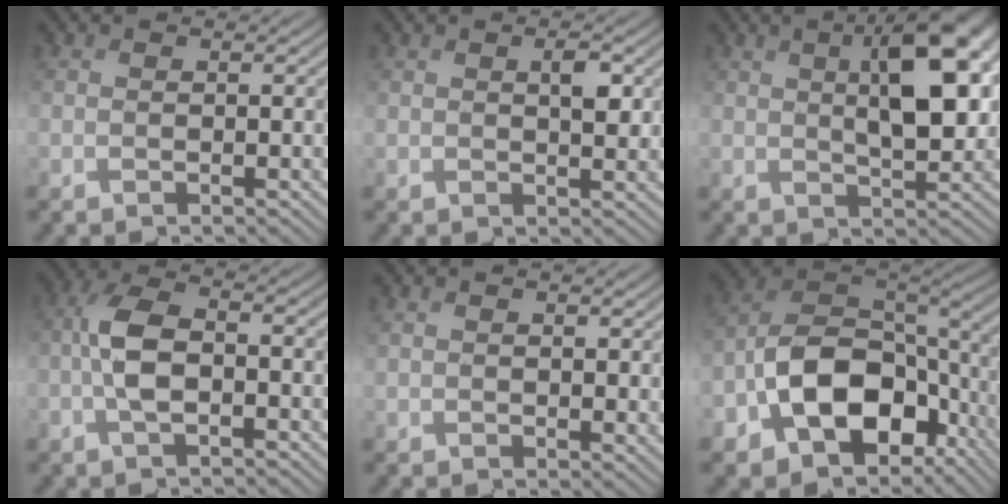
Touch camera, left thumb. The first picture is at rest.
{"total": 2.3, "force": [0.8, 1.0, 1.9], "torque": [-0.034, -0.002, 0.017]}
{"total": 9.9, "force": [2.7, 4.2, 8.6], "torque": [-0.133, 0.008, 0.040]}
{"total": 5.9, "force": [-1.0, 2.6, 5.2], "torque": [-0.112, 0.011, -0.030]}
{"total": 2.3, "force": [1.5, 1.1, 1.4], "torque": [-0.030, -0.003, 0.035]}
{"total": 14.3, "force": [-5.5, 9.5, 9.2], "torque": [-0.184, -0.025, -0.111]}